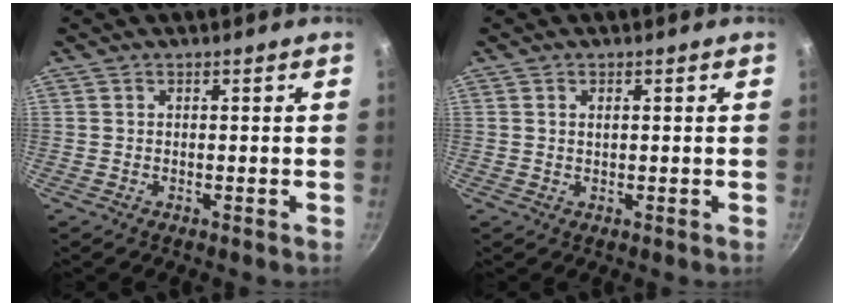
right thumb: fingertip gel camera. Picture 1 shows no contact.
{"total": 1.1, "force": [0.3, 0.7, 0.8], "torque": [-0.013, 0.003, 0.006]}